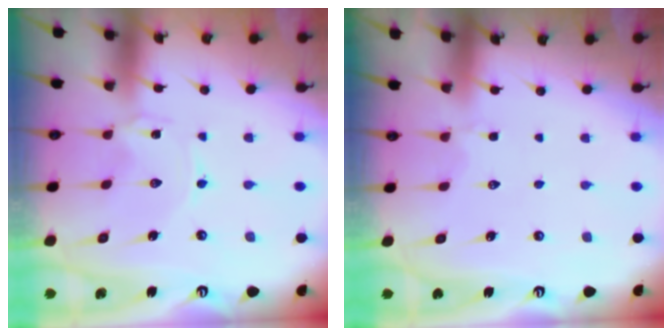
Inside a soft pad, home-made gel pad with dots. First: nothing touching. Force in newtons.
{"total": 2.6, "press": 2.4, "slide": 1.2}